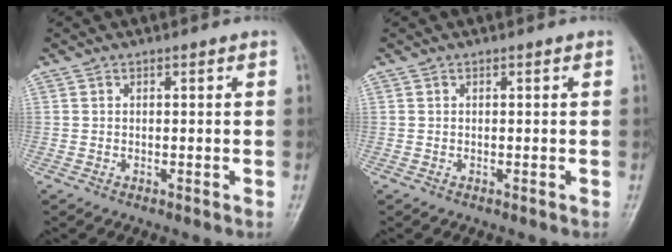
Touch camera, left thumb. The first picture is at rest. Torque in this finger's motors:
{"motor_torque": [0.00, 0.00, 0.00, 0.00, 0.00]}